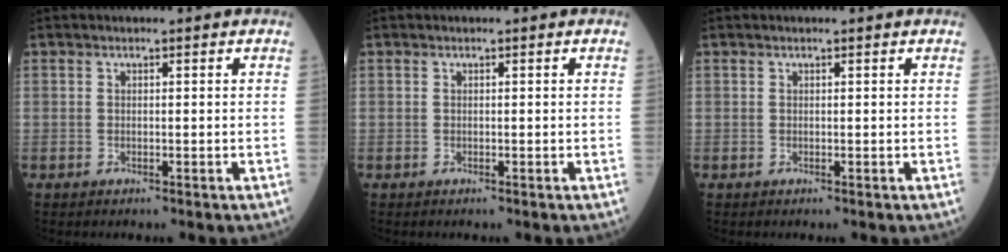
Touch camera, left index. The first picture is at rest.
{"total": 0.0}
{"total": 1.4, "force": [-1.2, -0.2, -0.6], "torque": [0.009, 0.000, -0.017]}